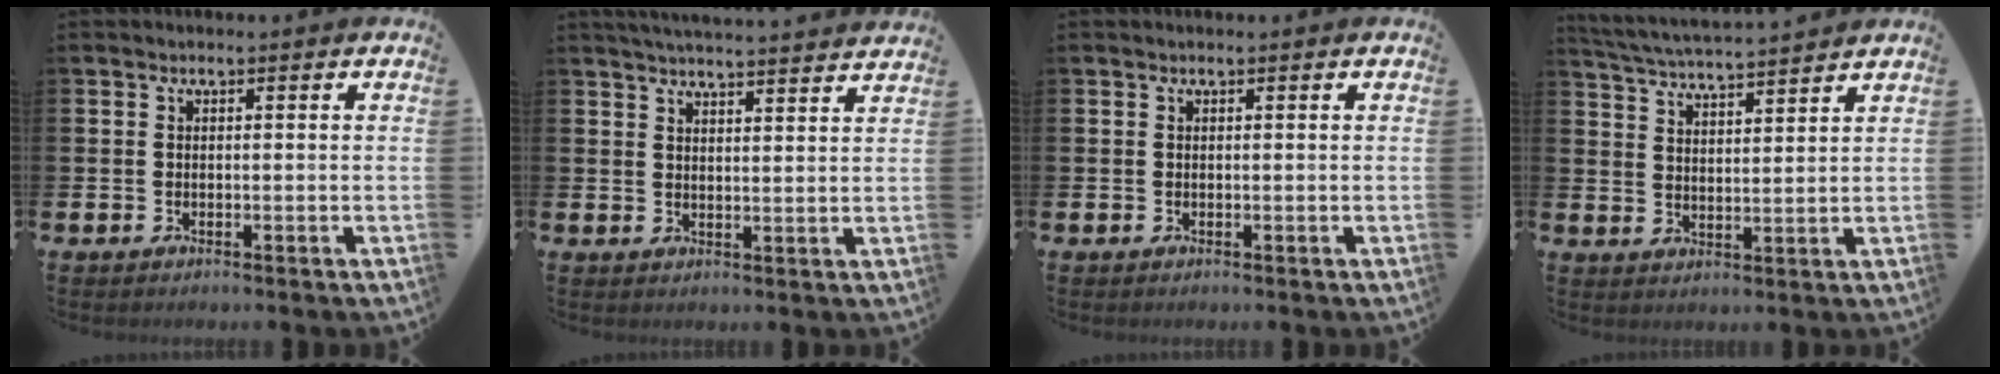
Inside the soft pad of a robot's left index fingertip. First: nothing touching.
{"total": 4.3, "force": [4.2, -0.6, 0.3], "torque": [-0.013, -0.027, 0.075]}
{"total": 0.0}
{"total": 5.0, "force": [4.9, -0.1, 0.7], "torque": [-0.036, -0.033, 0.087]}